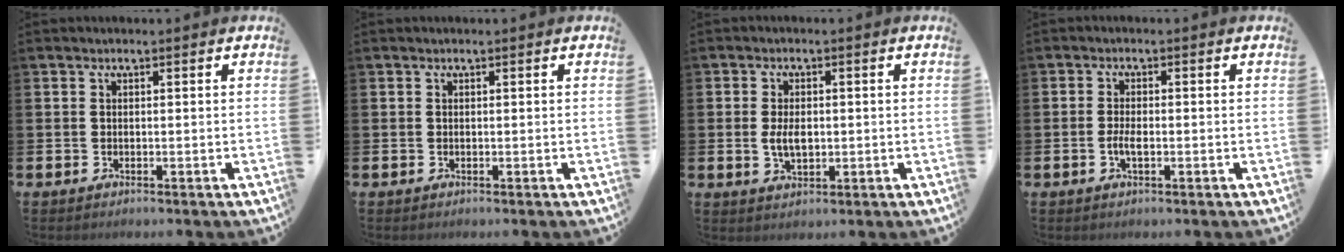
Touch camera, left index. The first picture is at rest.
{"total": 0.0}
{"total": 3.5, "force": [0.1, 2.0, 2.8], "torque": [-0.044, 0.003, -0.003]}
{"total": 2.1, "force": [-0.6, 0.8, 1.8], "torque": [-0.031, -0.001, -0.011]}